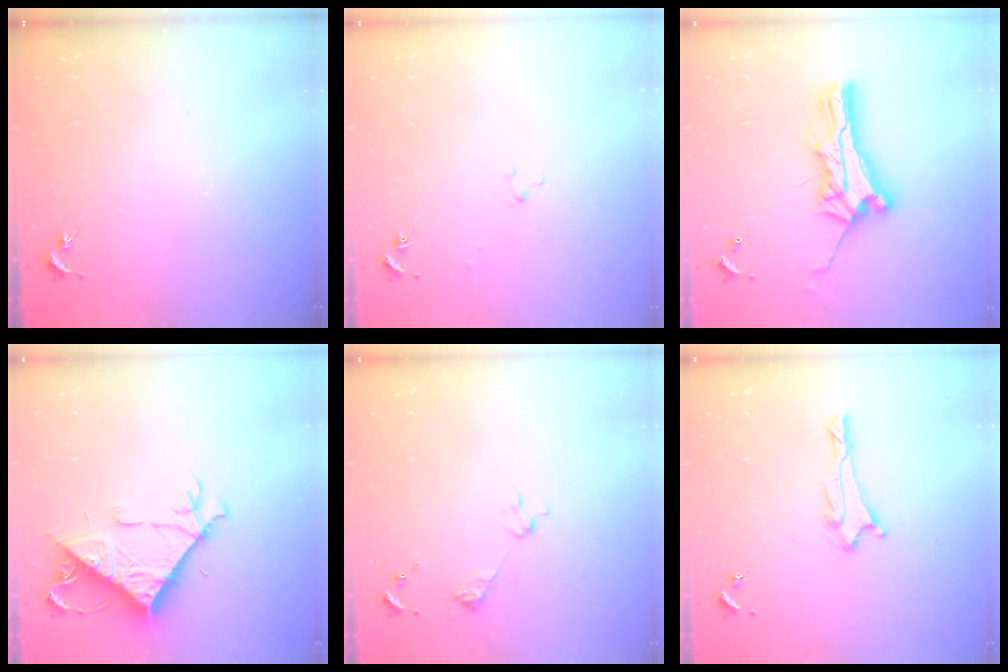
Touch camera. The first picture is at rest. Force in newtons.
{"total": 2.5, "press": 2.5, "slide": 0.3}
{"total": 7.4, "press": 7.4, "slide": 0.6}
{"total": 9.8, "press": 9.7, "slide": 1.2}
{"total": 2.5, "press": 2.5, "slide": 0.2}
{"total": 1.7, "press": 1.6, "slide": 0.6}